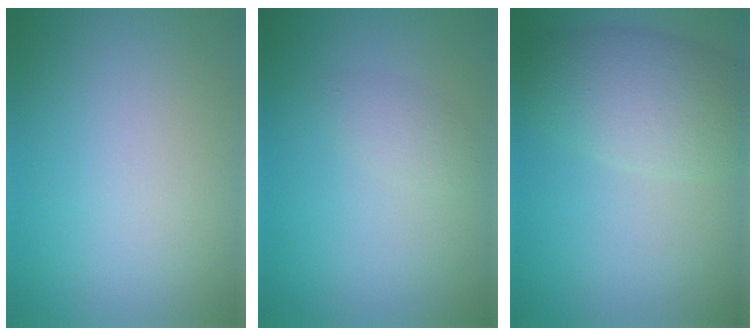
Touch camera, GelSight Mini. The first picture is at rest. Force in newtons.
{"total": 1.3, "press": 1.3, "slide": 0.0}
{"total": 5.1, "press": 5.1, "slide": 0.2}